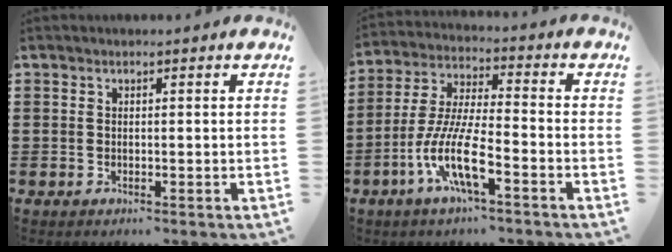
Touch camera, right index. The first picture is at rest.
{"total": 10.3, "force": [-5.0, 1.7, 8.8], "torque": [-0.206, -0.017, -0.099]}